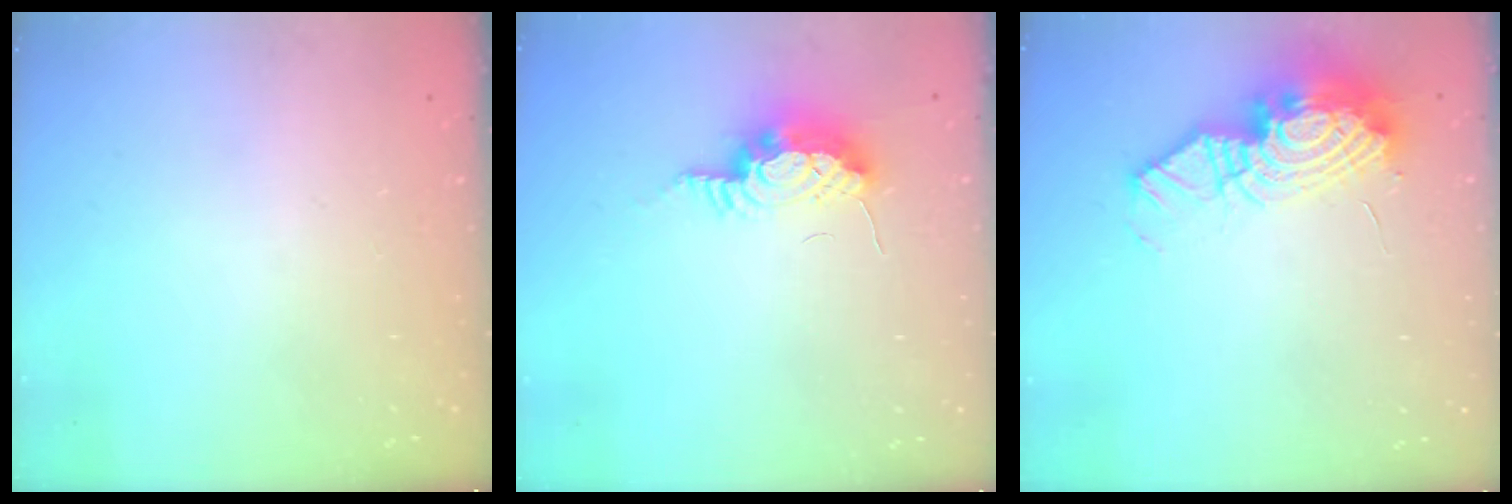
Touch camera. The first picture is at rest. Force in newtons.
{"total": 9.0, "press": 8.9, "slide": 1.8}
{"total": 15.1, "press": 15.0, "slide": 1.1}